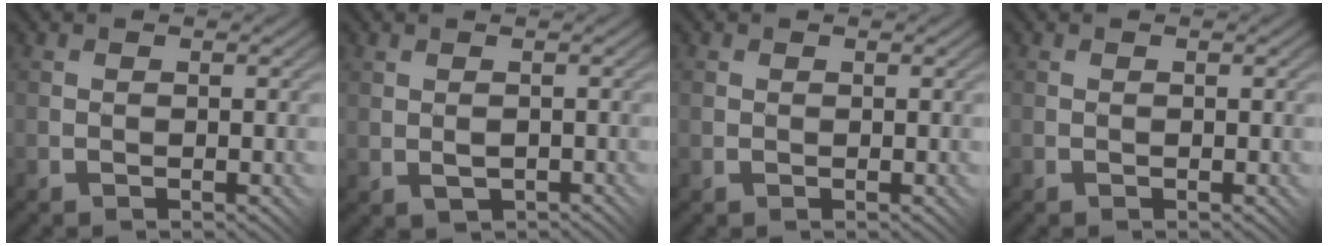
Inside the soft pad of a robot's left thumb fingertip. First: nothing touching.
{"total": 1.7, "force": [0.0, 1.0, 1.3], "torque": [-0.028, -0.005, 0.001]}
{"total": 0.9, "force": [0.3, 0.9, 0.1], "torque": [-0.004, 0.000, 0.007]}
{"total": 0.0}